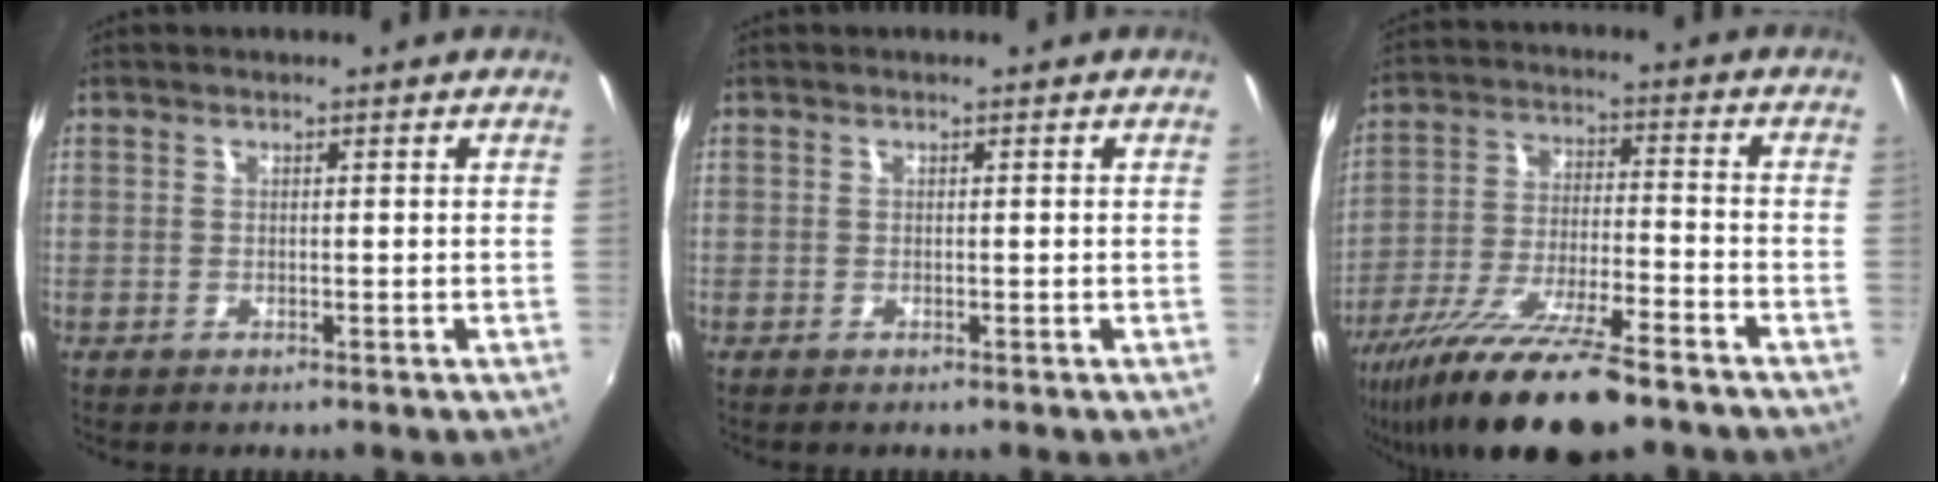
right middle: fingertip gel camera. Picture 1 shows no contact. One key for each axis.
{"total": 0.0}
{"total": 20.0, "fx": -14.8, "fy": 5.5, "fz": 12.4, "tx": -0.236, "ty": -0.041, "tz": -0.243}